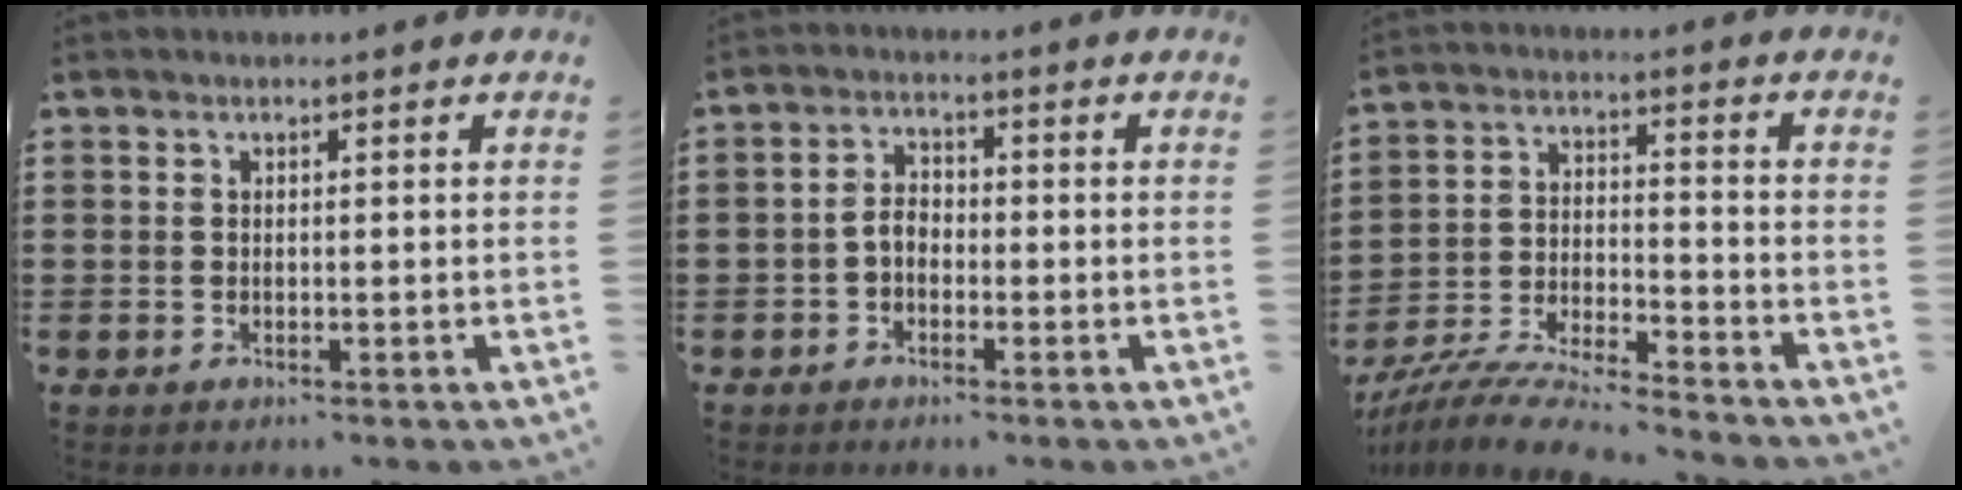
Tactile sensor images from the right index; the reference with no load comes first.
{"total": 2.9, "force": [-1.2, 1.9, 2.0], "torque": [-0.046, 0.005, -0.027]}
{"total": 8.2, "force": [-7.9, 0.2, 2.3], "torque": [-0.056, 0.002, -0.160]}